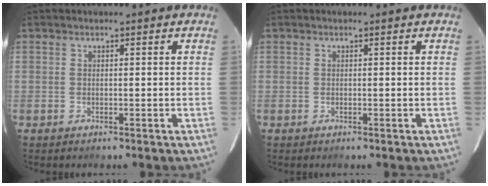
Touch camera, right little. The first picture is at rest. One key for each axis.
{"total": 0.0}